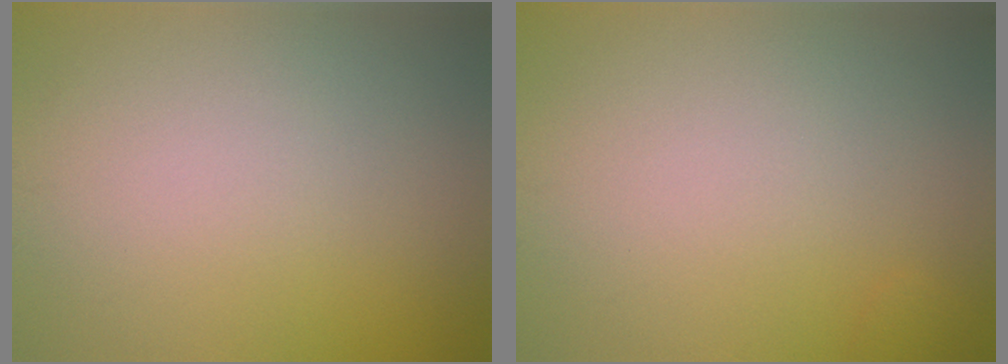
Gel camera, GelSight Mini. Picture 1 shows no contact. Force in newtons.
{"total": 0.9, "press": 0.9, "slide": 0.2}